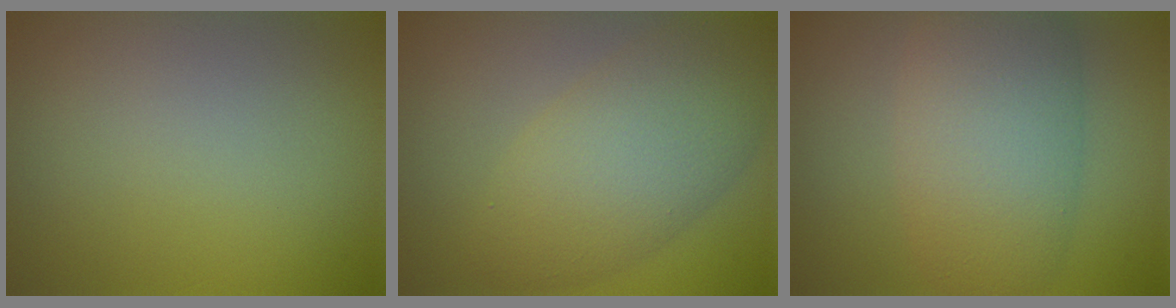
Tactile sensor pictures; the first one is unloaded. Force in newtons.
{"total": 6.8, "press": 6.8, "slide": 0.5}
{"total": 7.4, "press": 7.4, "slide": 0.5}